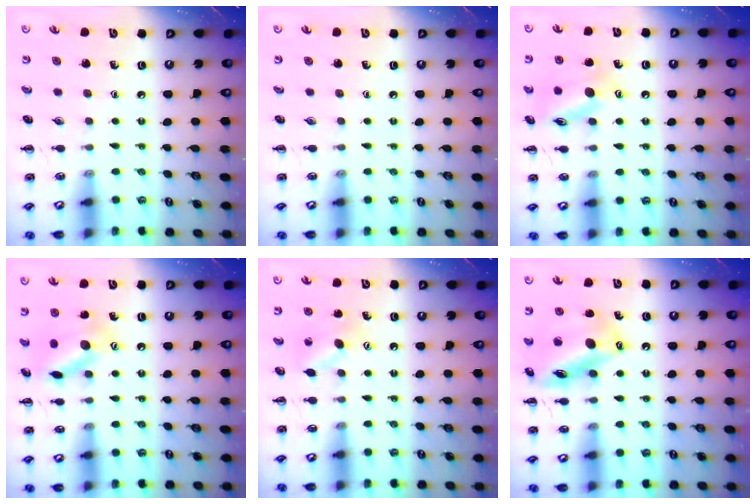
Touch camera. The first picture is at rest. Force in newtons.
{"total": 0.0}
{"total": 13.5, "press": 13.4, "slide": 1.2}
{"total": 12.9, "press": 12.9, "slide": 0.5}
{"total": 8.5, "press": 8.4, "slide": 1.5}
{"total": 16.3, "press": 16.1, "slide": 2.9}